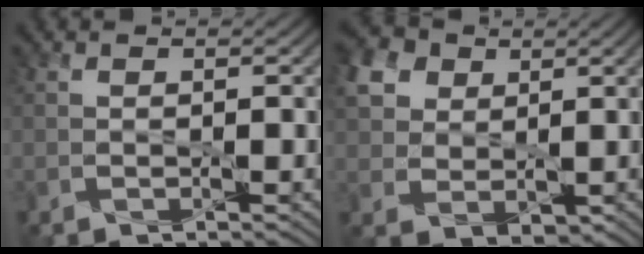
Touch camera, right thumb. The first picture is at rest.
{"total": 8.7, "force": [3.1, 6.9, 4.4], "torque": [-0.126, 0.012, 0.063]}